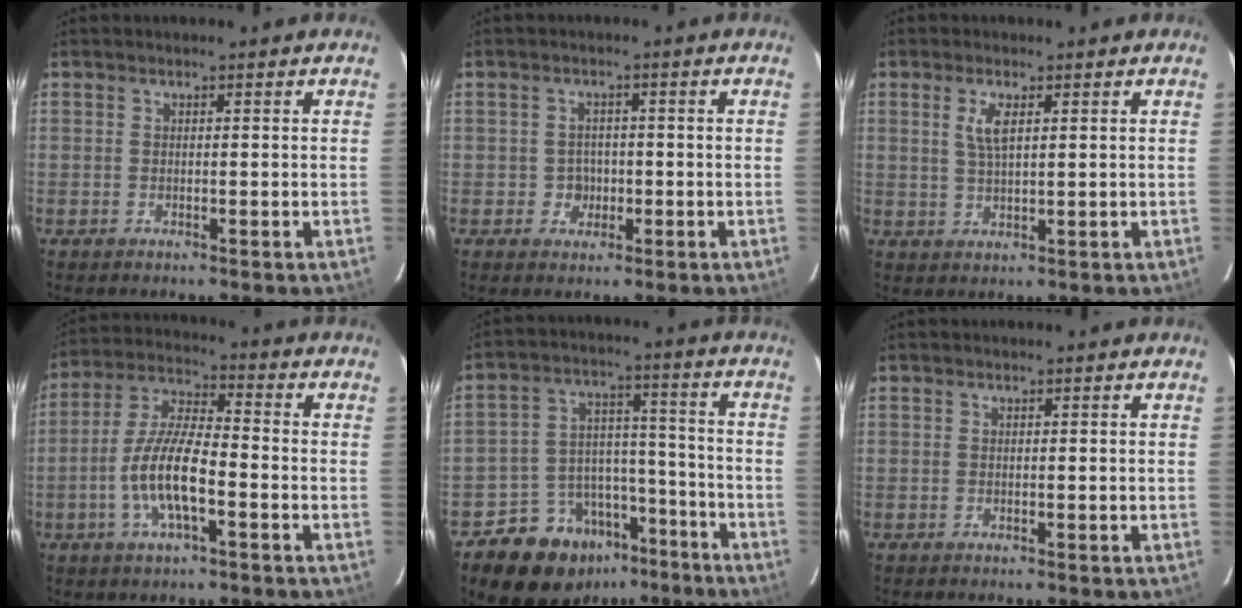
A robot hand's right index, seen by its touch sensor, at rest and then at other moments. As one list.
[{"total": 3.0, "force": [-0.7, 2.9, 0.3], "torque": [-0.007, 0.008, -0.004]}, {"total": 3.7, "force": [1.5, 1.2, 3.2], "torque": [-0.064, 0.000, 0.030]}, {"total": 11.2, "force": [-3.8, 3.3, 10.0], "torque": [-0.208, 0.000, -0.072]}, {"total": 14.2, "force": [-9.8, 9.4, 4.4], "torque": [-0.094, 0.052, -0.133]}, {"total": 0.0}]